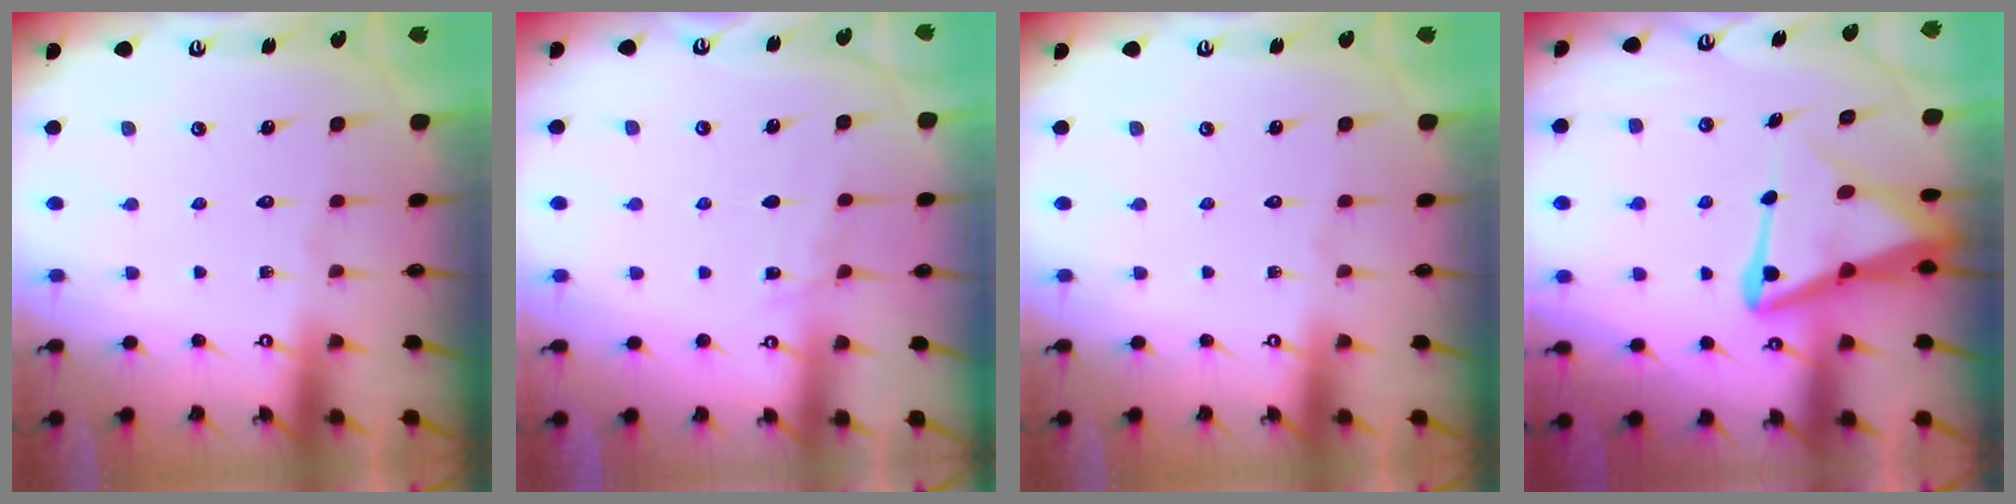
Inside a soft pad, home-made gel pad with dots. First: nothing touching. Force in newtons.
{"total": 3.9, "press": 3.9, "slide": 0.5}
{"total": 0.0}
{"total": 11.0, "press": 10.9, "slide": 1.3}